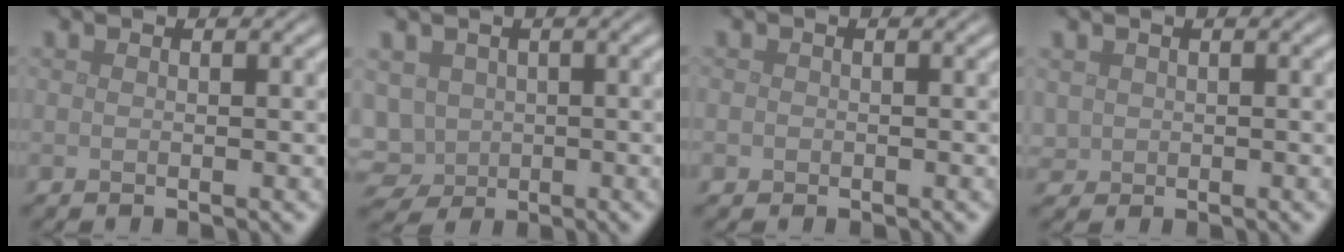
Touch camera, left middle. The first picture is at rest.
{"total": 4.7, "force": [-0.5, 4.2, 2.1], "torque": [-0.055, 0.003, -0.008]}
{"total": 0.6, "force": [-0.2, 0.6, 0.1], "torque": [0.003, -0.005, -0.005]}
{"total": 1.0, "force": [0.3, 0.9, 0.1], "torque": [-0.005, -0.003, 0.008]}